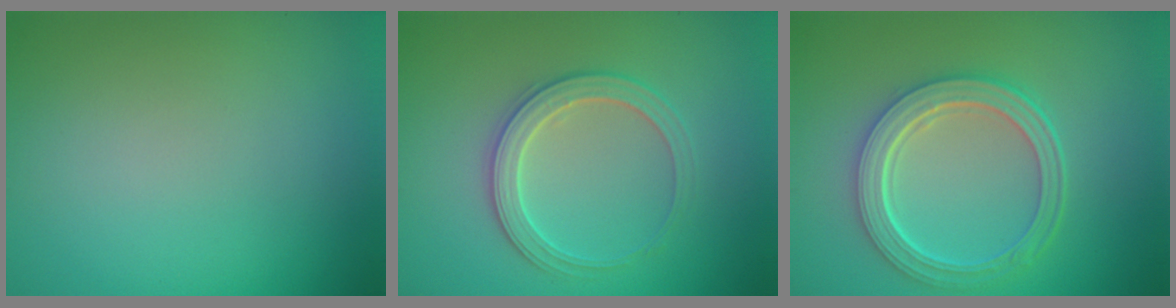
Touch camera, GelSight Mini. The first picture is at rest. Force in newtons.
{"total": 2.9, "press": 2.9, "slide": 0.3}
{"total": 5.7, "press": 4.3, "slide": 3.7}